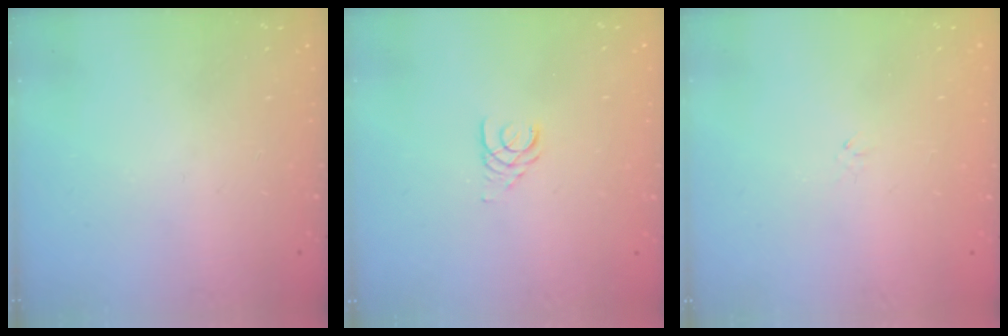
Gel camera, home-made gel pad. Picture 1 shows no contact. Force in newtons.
{"total": 2.5, "press": 2.5, "slide": 0.3}
{"total": 1.2, "press": 1.2, "slide": 0.4}